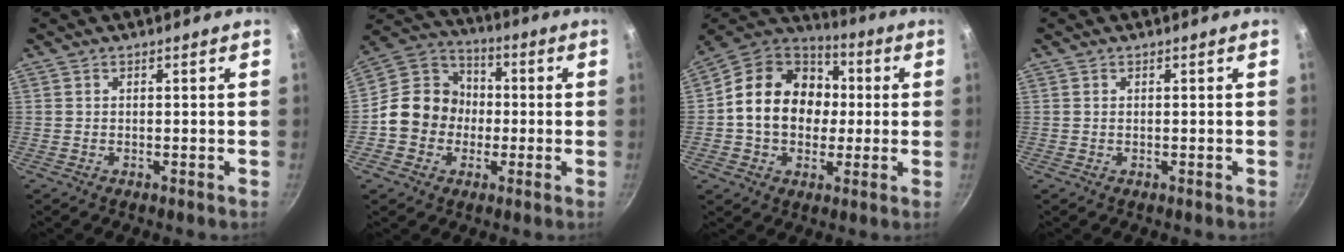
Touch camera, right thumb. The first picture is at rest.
{"total": 12.6, "force": [-1.8, 11.2, 5.4], "torque": [-0.053, 0.035, -0.051]}
{"total": 19.0, "force": [0.9, 15.2, 11.4], "torque": [-0.166, 0.030, 0.003]}
{"total": 0.0}